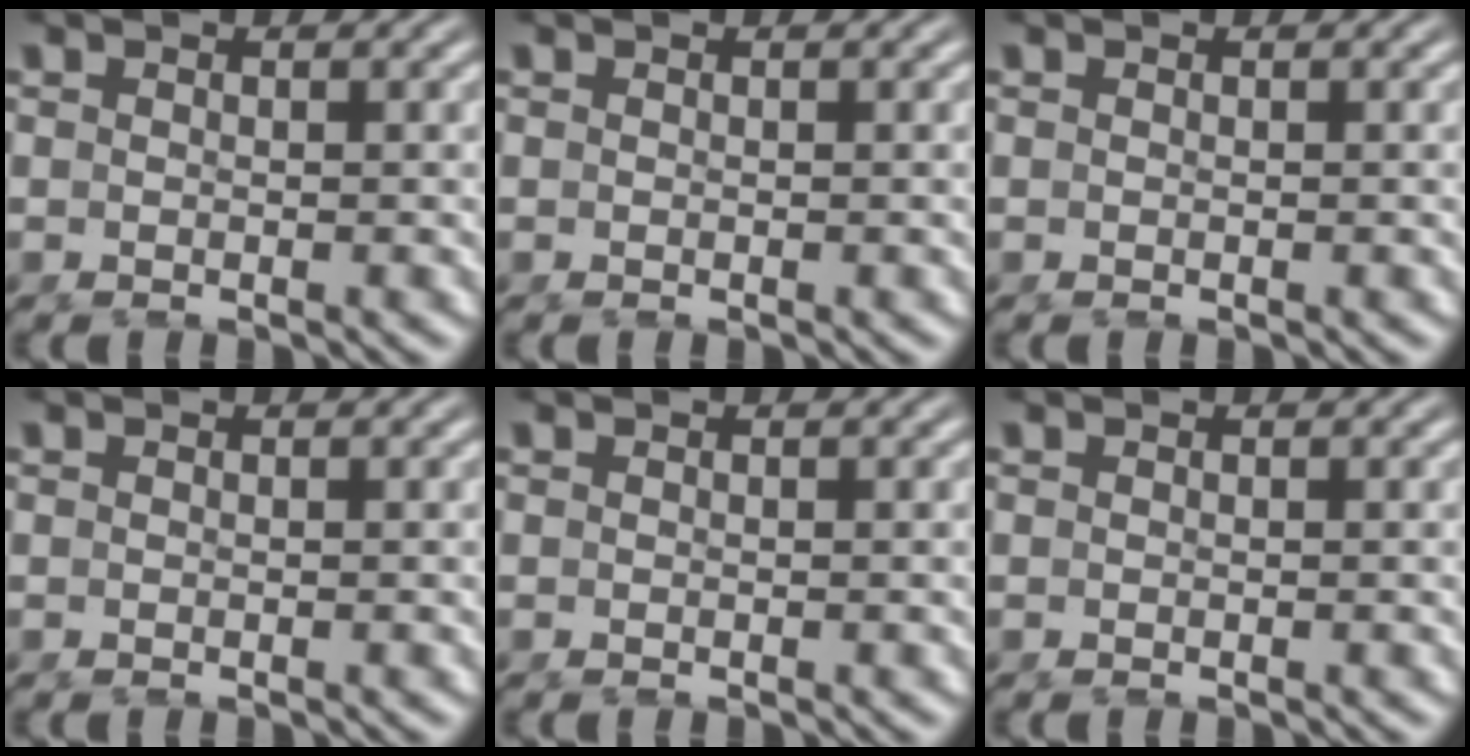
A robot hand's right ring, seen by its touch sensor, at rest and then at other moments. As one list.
[{"total": 0.0}, {"total": 0.0}, {"total": 0.0}, {"total": 0.0}, {"total": 0.0}]